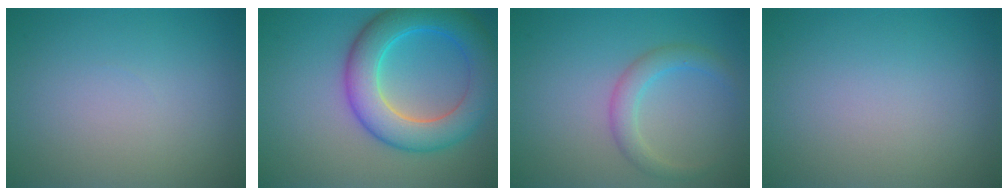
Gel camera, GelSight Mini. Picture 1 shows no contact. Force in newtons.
{"total": 7.8, "press": 7.8, "slide": 0.1}
{"total": 2.5, "press": 2.5, "slide": 0.1}
{"total": 0.0}